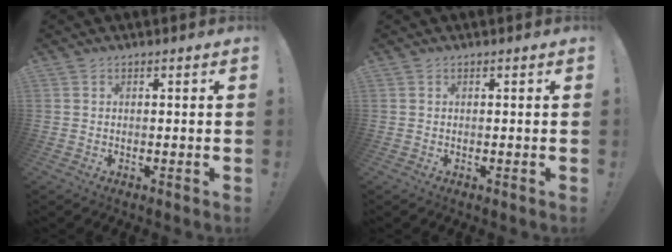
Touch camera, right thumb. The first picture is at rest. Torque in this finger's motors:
{"motor_torque": [0.00, 0.00, -0.01, 0.03, 0.02]}